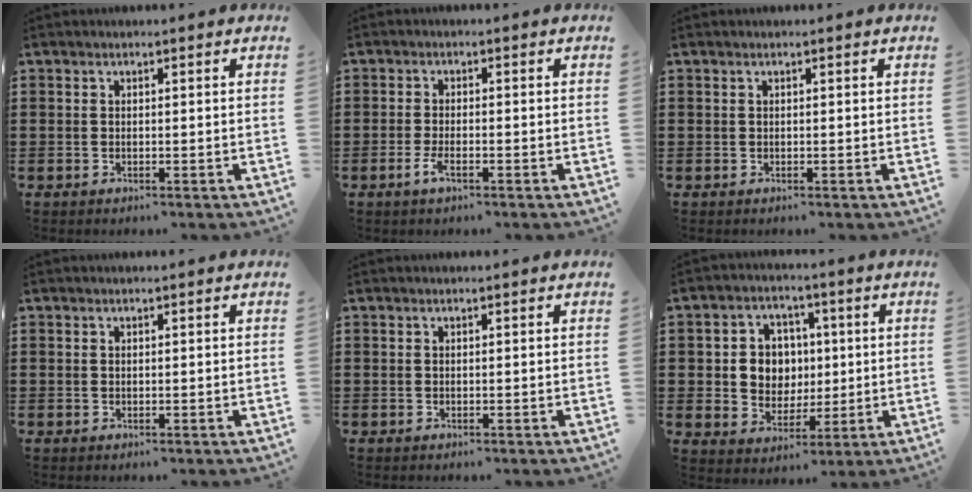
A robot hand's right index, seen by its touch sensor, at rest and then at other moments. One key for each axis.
{"total": 2.6, "fx": -1.3, "fy": 0.6, "fz": 2.2, "tx": -0.060, "ty": -0.010, "tz": -0.030}
{"total": 0.0}
{"total": 0.0}
{"total": 0.0}
{"total": 6.5, "fx": 0.6, "fy": 6.0, "fz": 2.4, "tx": -0.063, "ty": 0.017, "tz": 0.009}